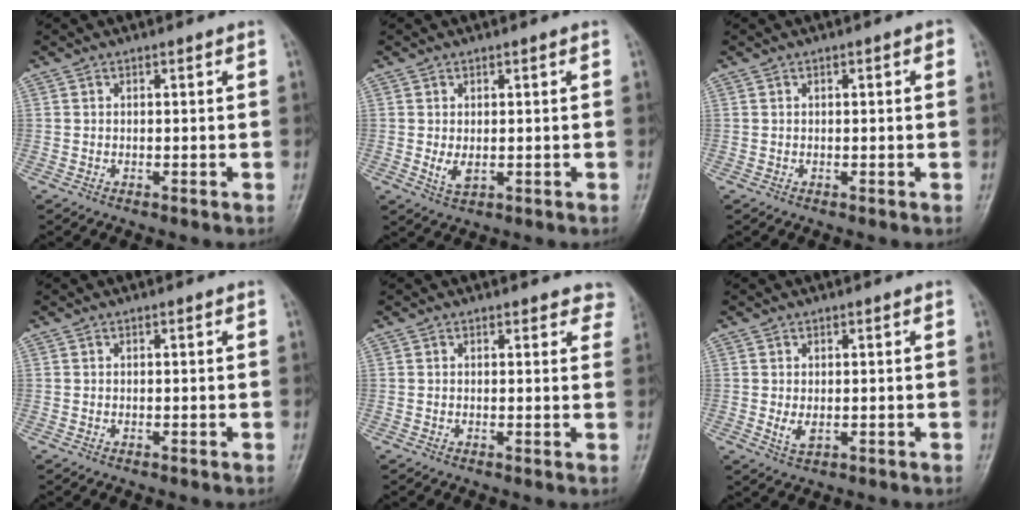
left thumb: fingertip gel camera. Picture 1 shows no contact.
{"total": 3.1, "force": [-0.2, 1.7, 2.6], "torque": [-0.047, -0.003, 0.001]}
{"total": 1.7, "force": [0.4, 0.6, 1.5], "torque": [-0.019, 0.004, 0.002]}
{"total": 0.0}
{"total": 4.0, "force": [3.4, 1.8, 0.8], "torque": [0.029, -0.012, 0.020]}
{"total": 2.8, "force": [-0.2, 1.6, 2.4], "torque": [-0.045, -0.003, 0.001]}